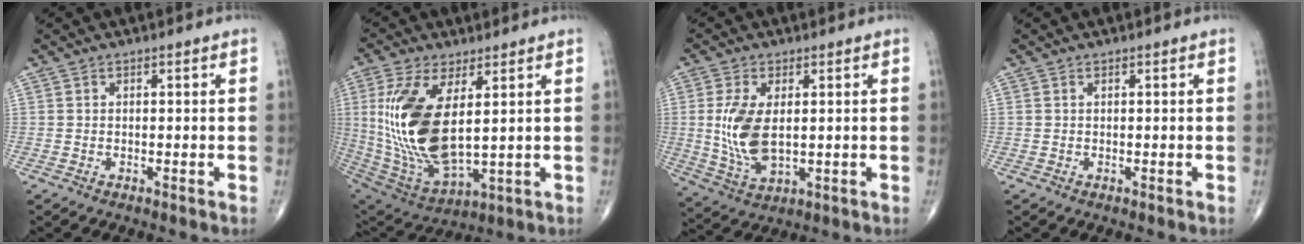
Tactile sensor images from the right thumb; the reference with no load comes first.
{"total": 19.5, "force": [3.1, 8.7, 17.1], "torque": [-0.359, -0.026, 0.075]}
{"total": 10.2, "force": [0.8, 5.3, 8.6], "torque": [-0.179, -0.013, 0.027]}
{"total": 0.0}